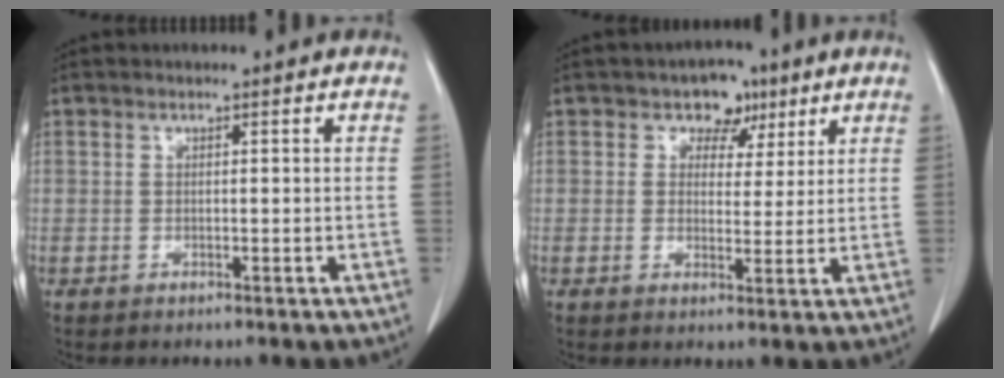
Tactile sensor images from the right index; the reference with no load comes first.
{"total": 5.0, "force": [2.7, 3.8, 1.7], "torque": [-0.011, 0.010, 0.038]}